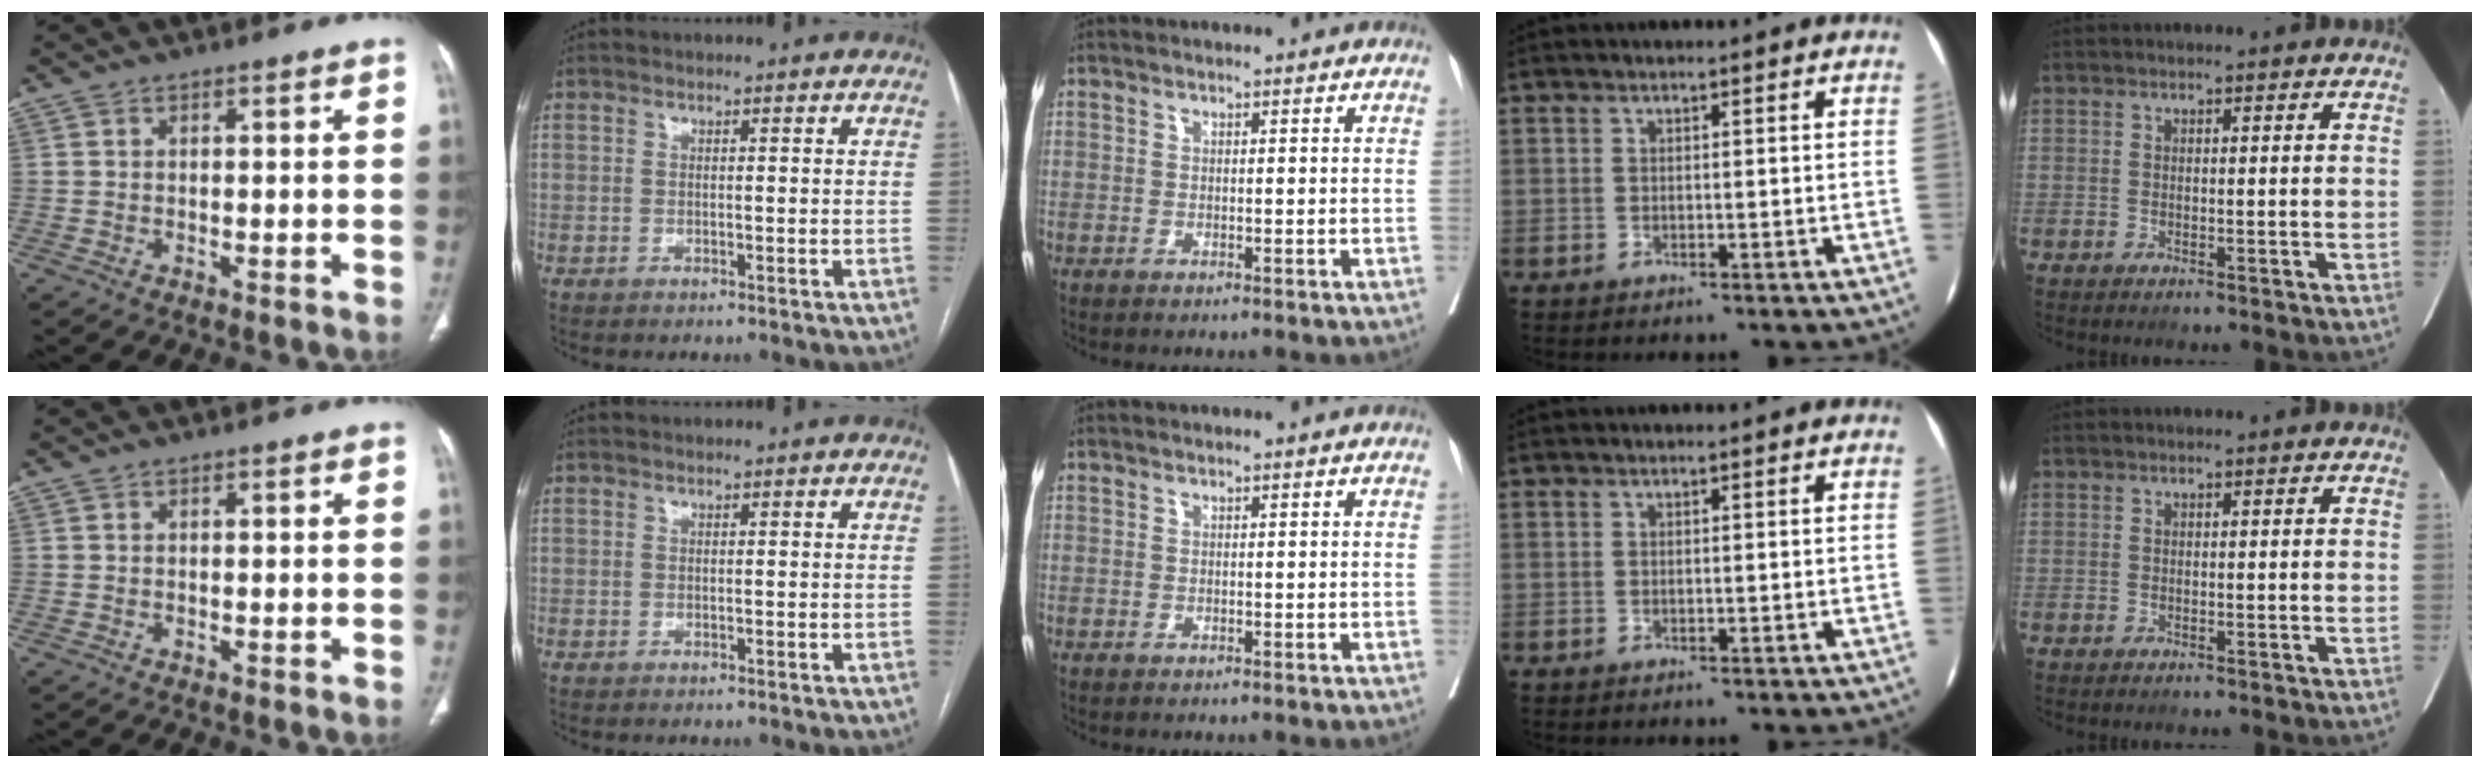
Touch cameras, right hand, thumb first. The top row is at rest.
{}